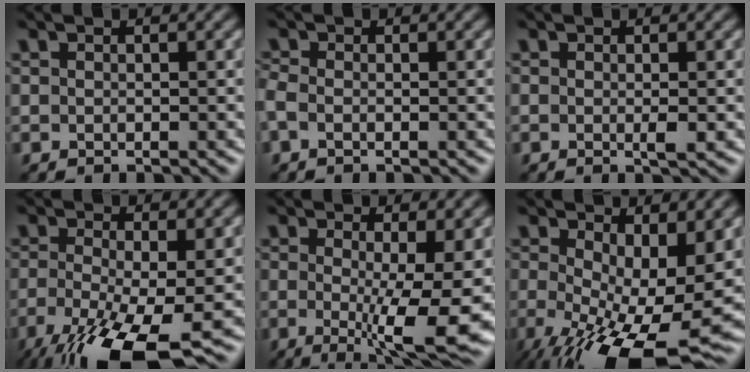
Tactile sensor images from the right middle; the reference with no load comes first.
{"total": 1.3, "force": [-0.5, 0.7, 0.9], "torque": [-0.024, -0.004, -0.015]}
{"total": 1.1, "force": [-0.1, 0.1, 1.1], "torque": [-0.019, -0.005, -0.003]}
{"total": 11.4, "force": [-5.5, 3.5, 9.3], "torque": [-0.195, -0.040, -0.097]}
{"total": 9.7, "force": [-1.2, 2.2, 9.4], "torque": [-0.137, -0.021, -0.014]}
{"total": 14.4, "force": [-3.7, 6.0, 12.5], "torque": [-0.208, -0.039, -0.046]}